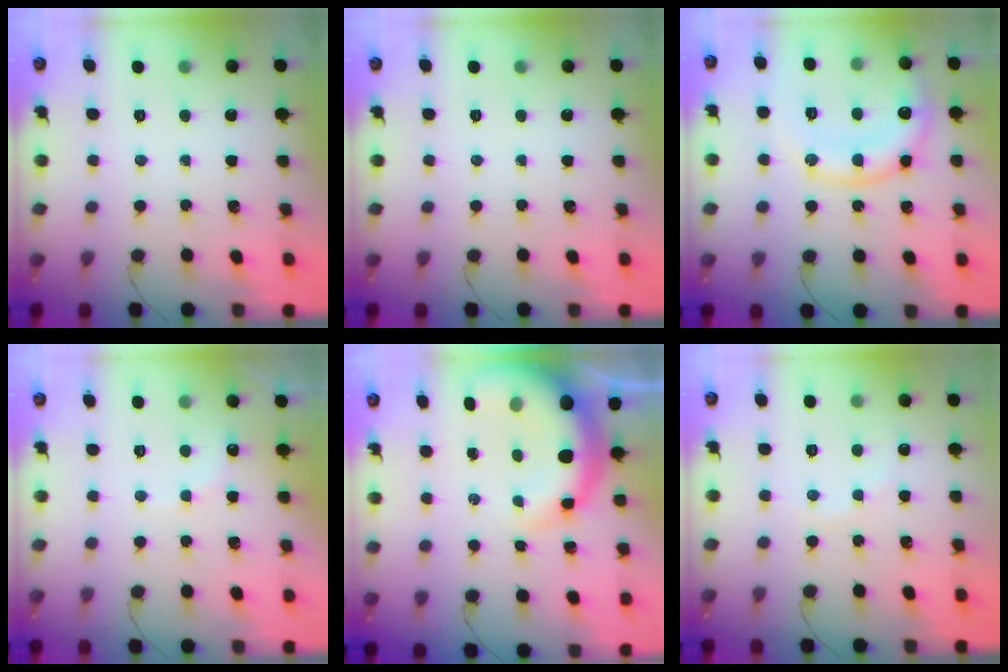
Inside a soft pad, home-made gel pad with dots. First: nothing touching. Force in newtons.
{"total": 0.0}
{"total": 13.9, "press": 13.8, "slide": 1.1}
{"total": 6.6, "press": 6.5, "slide": 1.2}
{"total": 10.0, "press": 9.7, "slide": 2.6}
{"total": 3.4, "press": 3.2, "slide": 1.0}